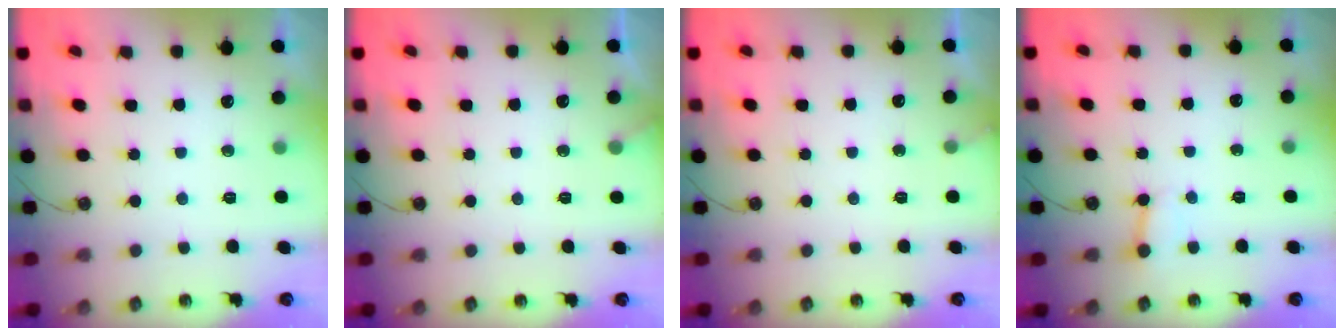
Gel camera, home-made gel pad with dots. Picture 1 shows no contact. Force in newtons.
{"total": 2.6, "press": 2.6, "slide": 0.3}
{"total": 2.8, "press": 2.8, "slide": 0.2}
{"total": 2.7, "press": 2.7, "slide": 0.1}